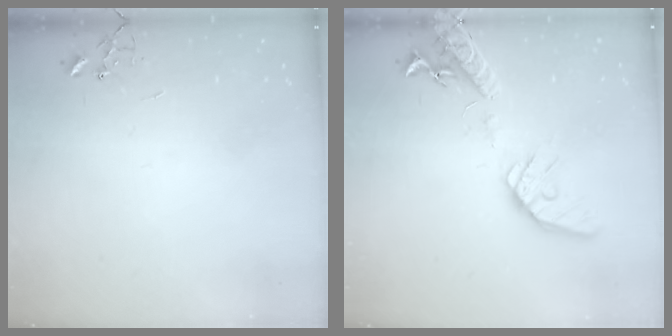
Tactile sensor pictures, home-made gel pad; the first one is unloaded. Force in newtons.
{"total": 16.0, "press": 15.8, "slide": 2.5}